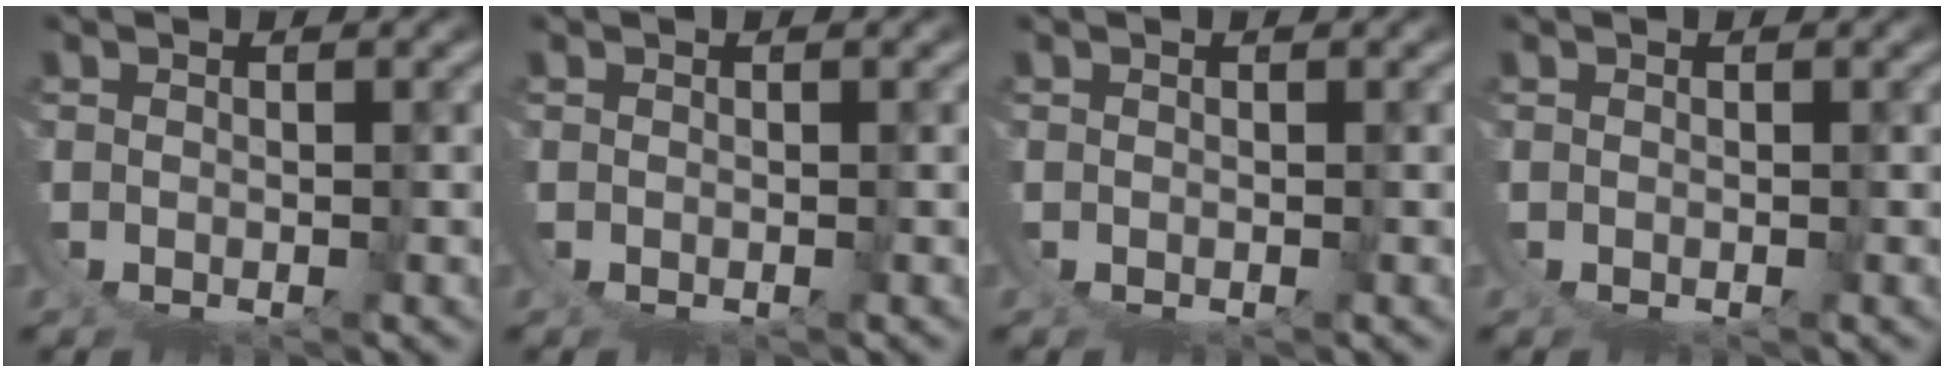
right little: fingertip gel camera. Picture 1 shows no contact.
{"total": 0.0}
{"total": 0.0}
{"total": 0.0}